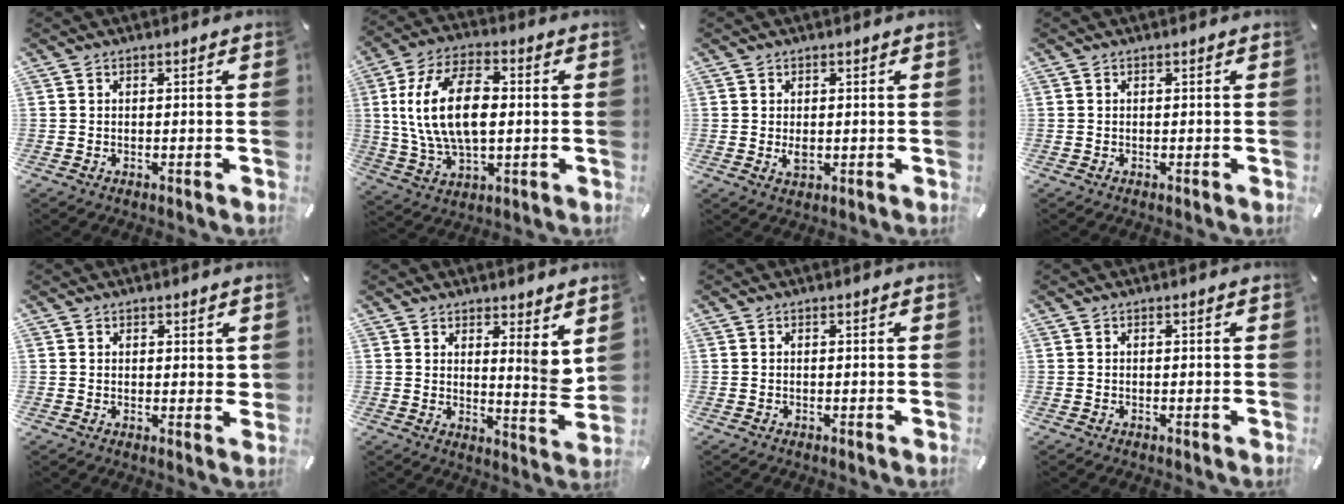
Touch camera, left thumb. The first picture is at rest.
{"total": 16.2, "force": [1.4, 9.3, 13.2], "torque": [-0.276, 0.005, 0.023]}
{"total": 2.2, "force": [0.1, 1.5, 1.5], "torque": [-0.022, 0.000, 0.000]}
{"total": 0.0}
{"total": 2.2, "force": [1.2, 1.5, 1.1], "torque": [-0.005, -0.002, 0.018]}
{"total": 6.0, "force": [4.1, 1.7, 4.0], "torque": [-0.038, -0.048, 0.067]}
{"total": 0.0}
{"total": 0.0}